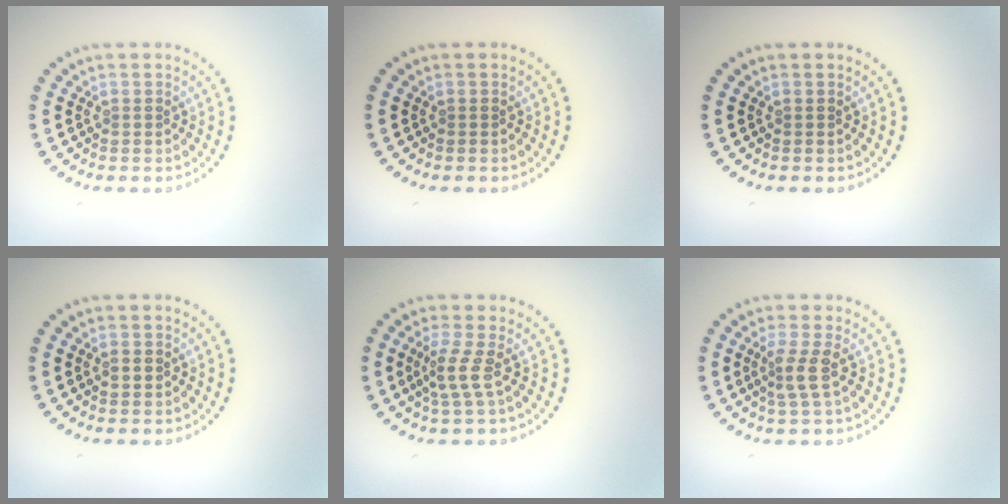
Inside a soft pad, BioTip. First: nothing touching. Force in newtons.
{"total": 0.0}
{"total": 0.0}
{"total": 1.1, "press": 1.1, "slide": 0.1}
{"total": 2.2, "press": 1.6, "slide": 1.6}
{"total": 2.4, "press": 1.7, "slide": 1.6}